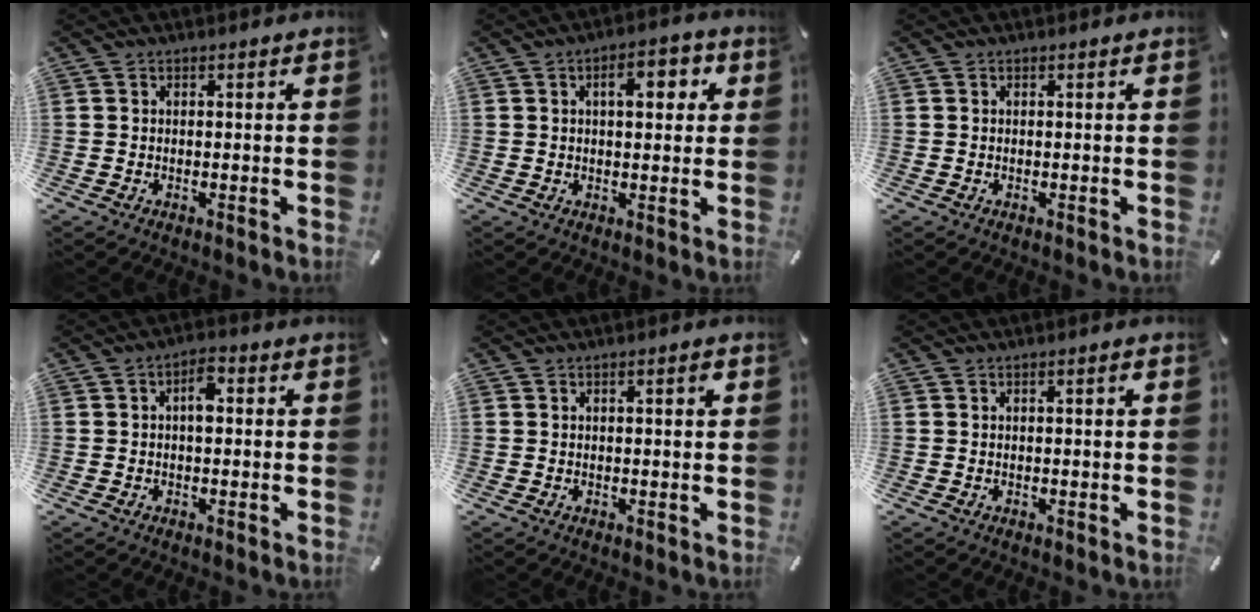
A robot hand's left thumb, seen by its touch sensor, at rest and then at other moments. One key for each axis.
{"total": 6.3, "fx": 1.8, "fy": 3.1, "fz": 5.2, "tx": -0.068, "ty": -0.002, "tz": 0.018}
{"total": 0.0}
{"total": 4.4, "fx": 0.4, "fy": 2.3, "fz": 3.7, "tx": -0.051, "ty": 0.003, "tz": 0.000}
{"total": 1.4, "fx": 0.5, "fy": 0.3, "fz": 1.3, "tx": -0.025, "ty": 0.004, "tz": 0.006}
{"total": 1.0, "fx": 0.2, "fy": 0.2, "fz": 1.0, "tx": -0.018, "ty": 0.002, "tz": 0.002}